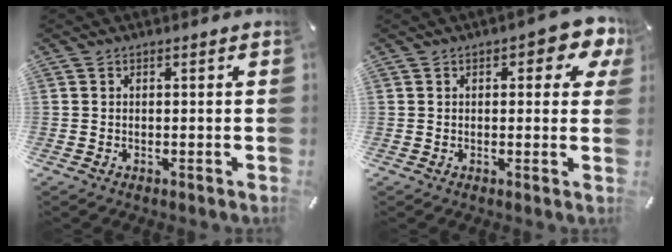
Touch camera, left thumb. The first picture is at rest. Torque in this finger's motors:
{"motor_torque": [0.23, 0.10, 0.25, 0.15, 0.02]}